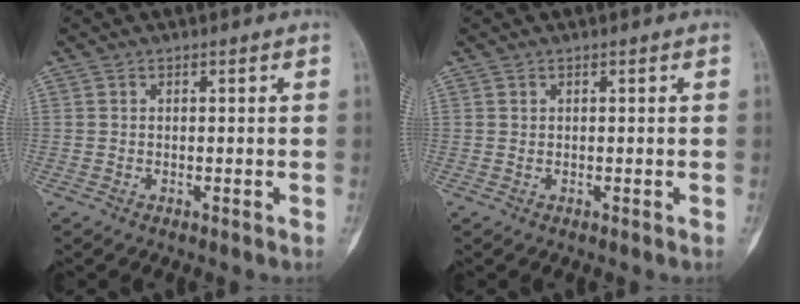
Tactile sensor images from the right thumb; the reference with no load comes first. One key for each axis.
{"total": 0.0}